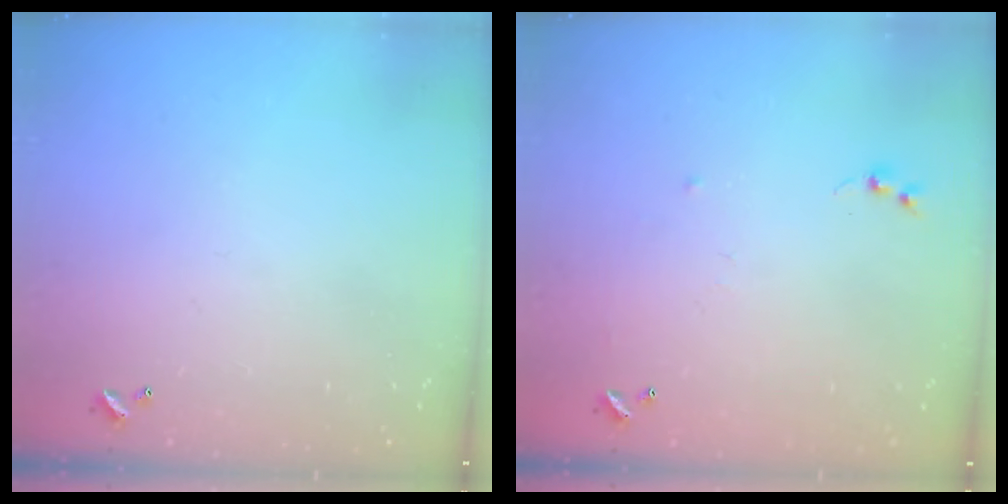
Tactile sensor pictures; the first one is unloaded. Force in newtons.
{"total": 5.8, "press": 5.7, "slide": 0.8}